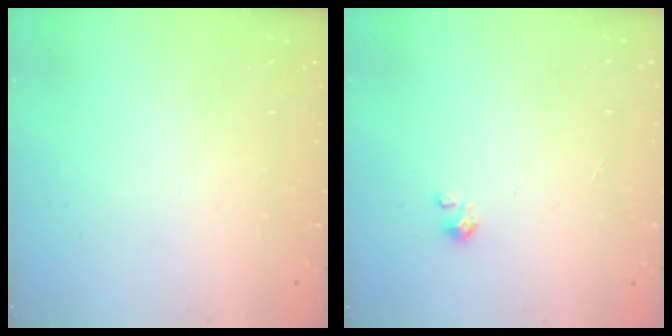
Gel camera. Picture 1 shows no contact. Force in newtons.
{"total": 0.0}